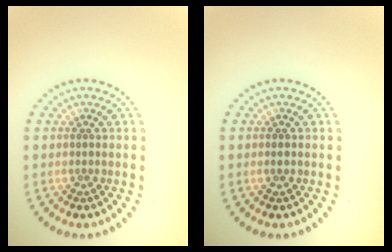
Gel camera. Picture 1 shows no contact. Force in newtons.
{"total": 0.7, "press": 0.7, "slide": 0.1}